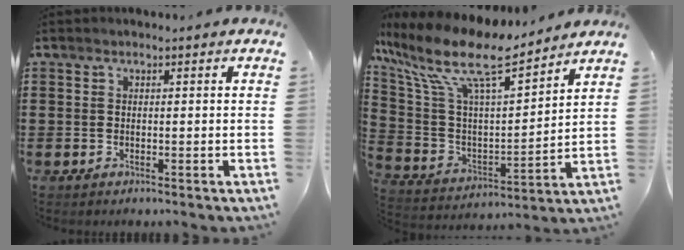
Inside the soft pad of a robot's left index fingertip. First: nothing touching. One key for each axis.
{"total": 13.1, "fx": 9.2, "fy": 3.1, "fz": 8.8, "tx": -0.208, "ty": -0.051, "tz": 0.154}